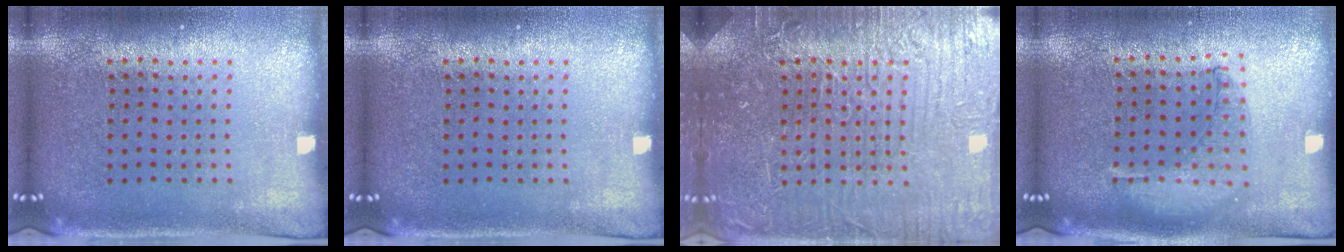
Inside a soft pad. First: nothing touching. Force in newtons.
{"total": 0.0}
{"total": 7.7, "press": 7.6, "slide": 1.0}
{"total": 0.7, "press": 0.7, "slide": 0.2}